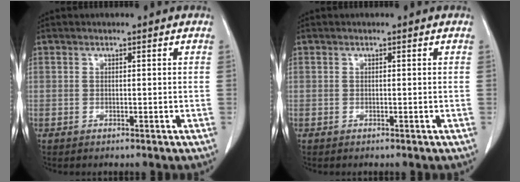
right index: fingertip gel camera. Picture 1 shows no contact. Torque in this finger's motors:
{"motor_torque": [0.14, -0.06, 0.06, 0.00]}